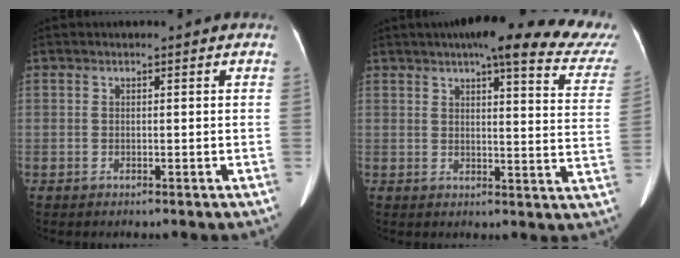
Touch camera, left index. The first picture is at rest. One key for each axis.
{"total": 21.8, "fx": 18.5, "fy": 2.5, "fz": 11.2, "tx": -0.134, "ty": -0.022, "tz": 0.202}